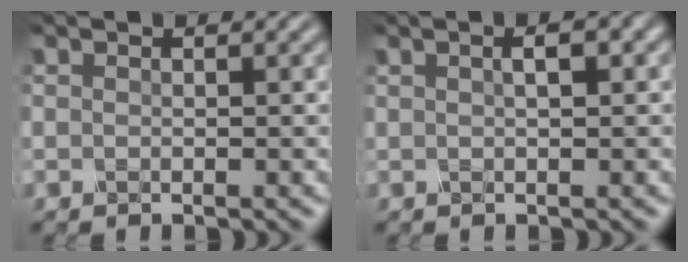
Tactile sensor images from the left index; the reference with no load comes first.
{"total": 1.5, "force": [0.2, 0.3, 1.5], "torque": [-0.020, 0.000, 0.004]}